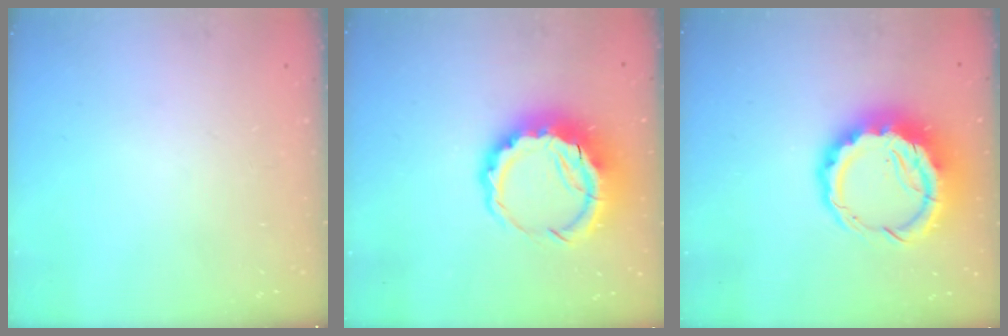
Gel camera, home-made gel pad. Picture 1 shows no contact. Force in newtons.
{"total": 10.7, "press": 10.4, "slide": 2.6}
{"total": 11.7, "press": 11.4, "slide": 2.7}